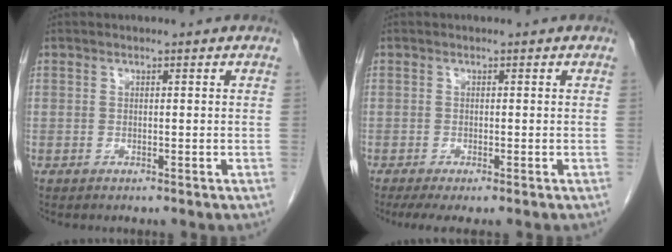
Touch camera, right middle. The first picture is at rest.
{"total": 3.8, "force": [-2.7, 0.7, 2.5], "torque": [-0.039, -0.011, -0.041]}